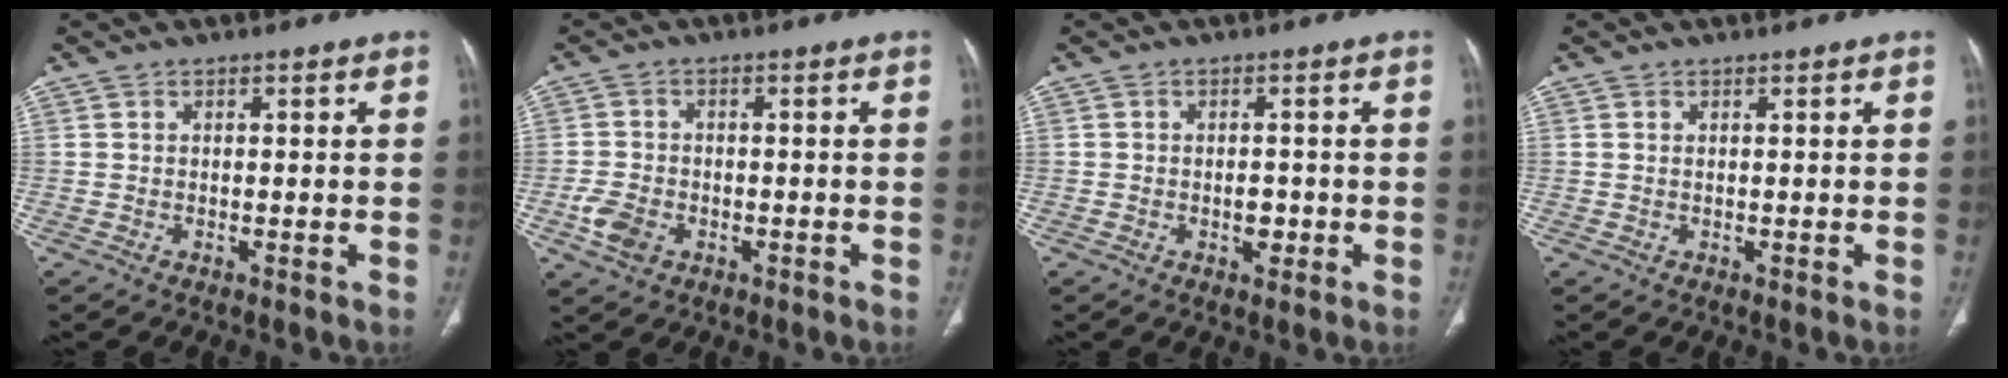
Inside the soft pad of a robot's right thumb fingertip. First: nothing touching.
{"total": 5.0, "force": [-1.9, 3.7, 2.8], "torque": [-0.054, 0.009, -0.032]}
{"total": 2.6, "force": [-0.7, 1.7, 1.9], "torque": [-0.017, 0.004, -0.007]}
{"total": 0.0}